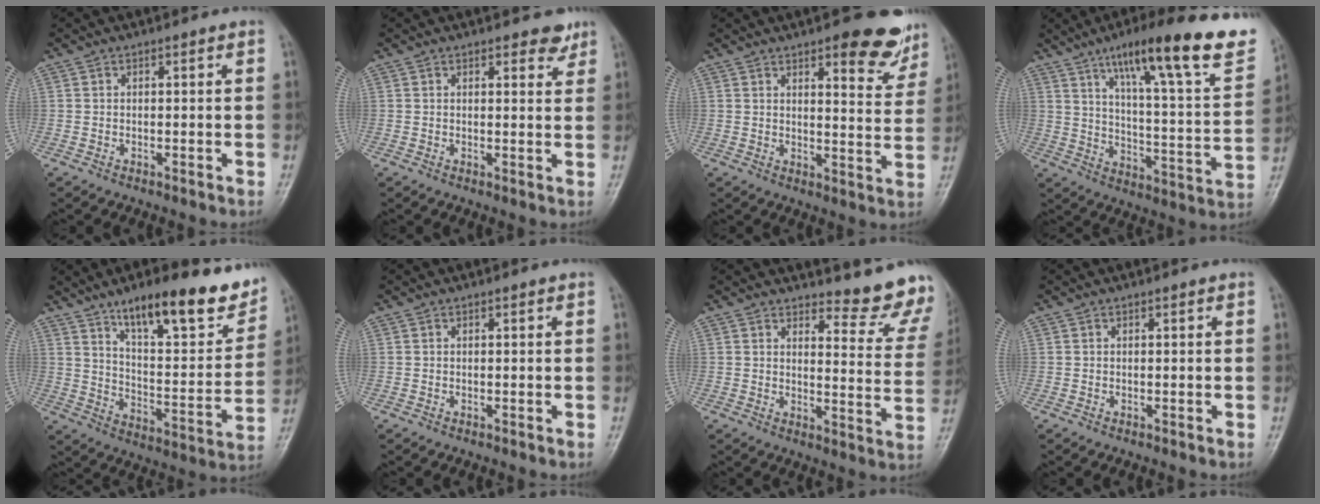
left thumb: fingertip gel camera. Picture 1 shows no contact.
{"total": 3.1, "force": [2.3, 1.4, 1.5], "torque": [-0.001, -0.013, 0.028]}
{"total": 11.6, "force": [7.8, 4.0, 7.7], "torque": [-0.057, -0.045, 0.094]}
{"total": 25.9, "force": [16.4, 4.8, 19.4], "torque": [-0.261, -0.051, 0.241]}
{"total": 20.8, "force": [13.8, 6.2, 14.3], "torque": [-0.164, -0.067, 0.216]}
{"total": 0.0}
{"total": 12.7, "force": [12.1, 2.4, 3.2], "torque": [-0.006, -0.129, 0.127]}
{"total": 0.0}